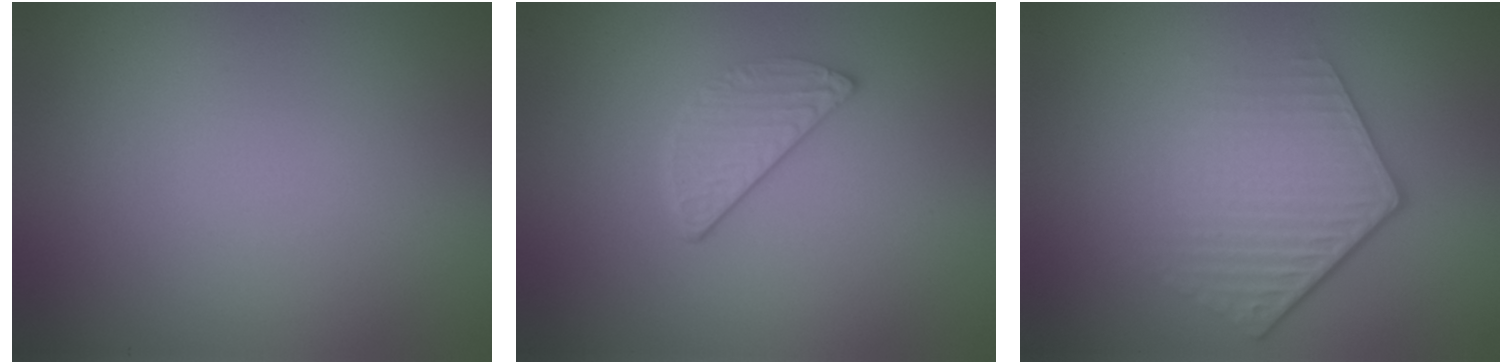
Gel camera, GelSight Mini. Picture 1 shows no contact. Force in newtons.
{"total": 2.2, "press": 1.5, "slide": 1.6}
{"total": 4.4, "press": 3.1, "slide": 3.1}